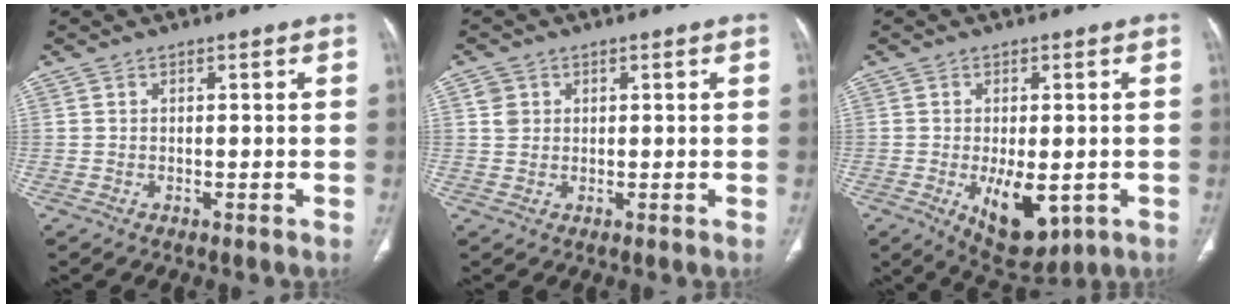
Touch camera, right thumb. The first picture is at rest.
{"total": 2.5, "force": [0.9, 2.2, 0.7], "torque": [-0.005, -0.003, 0.016]}
{"total": 10.1, "force": [-2.7, 5.1, 8.4], "torque": [-0.109, -0.013, -0.024]}